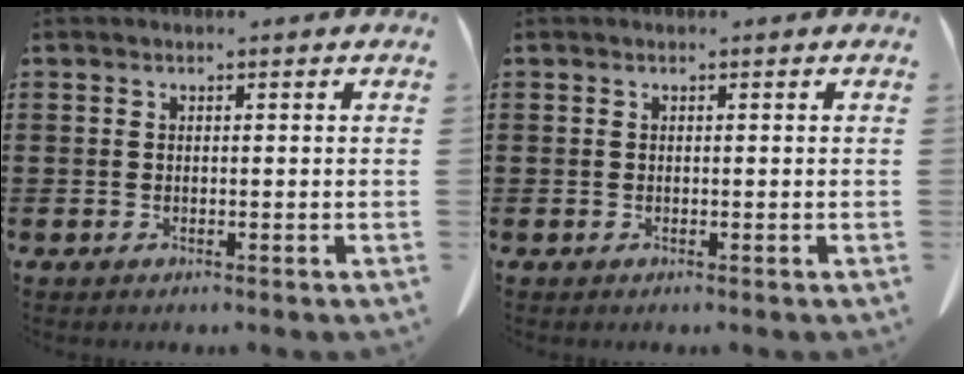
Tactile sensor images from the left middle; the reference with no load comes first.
{"total": 0.0}